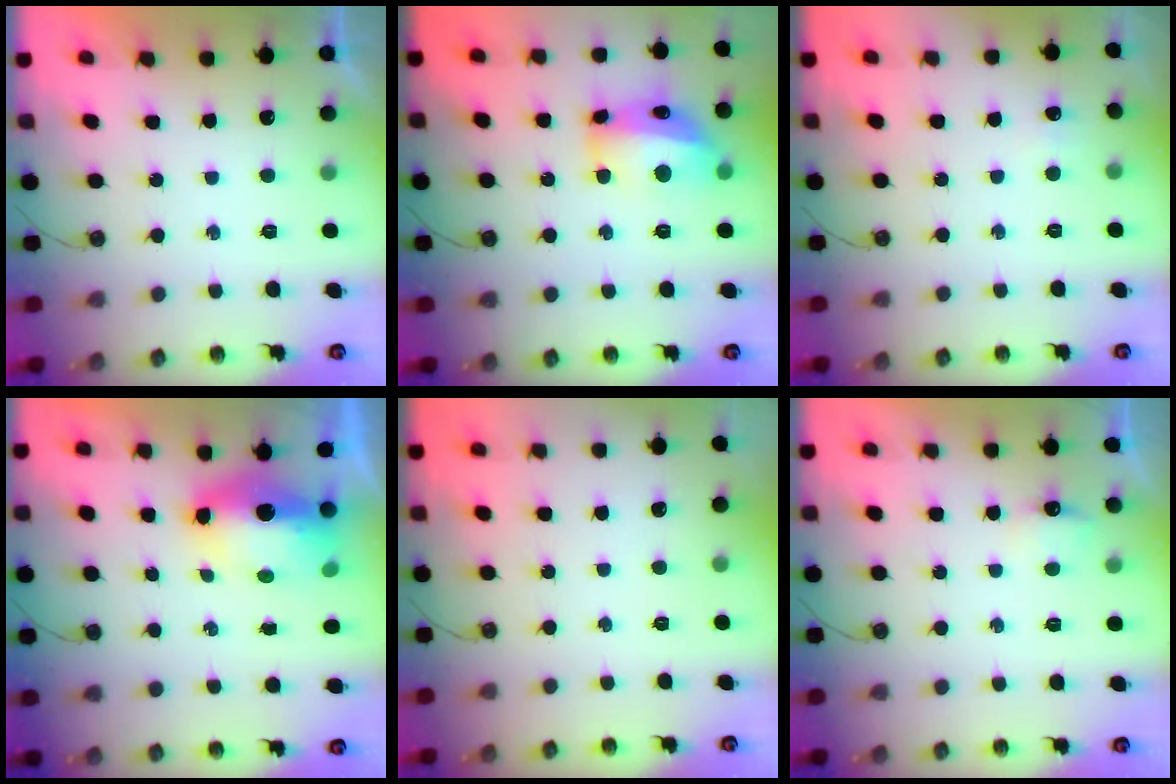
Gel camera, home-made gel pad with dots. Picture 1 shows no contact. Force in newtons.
{"total": 13.1, "press": 13.0, "slide": 1.1}
{"total": 3.8, "press": 3.7, "slide": 0.5}
{"total": 9.5, "press": 9.4, "slide": 1.5}
{"total": 0.0}
{"total": 5.2, "press": 5.1, "slide": 1.0}